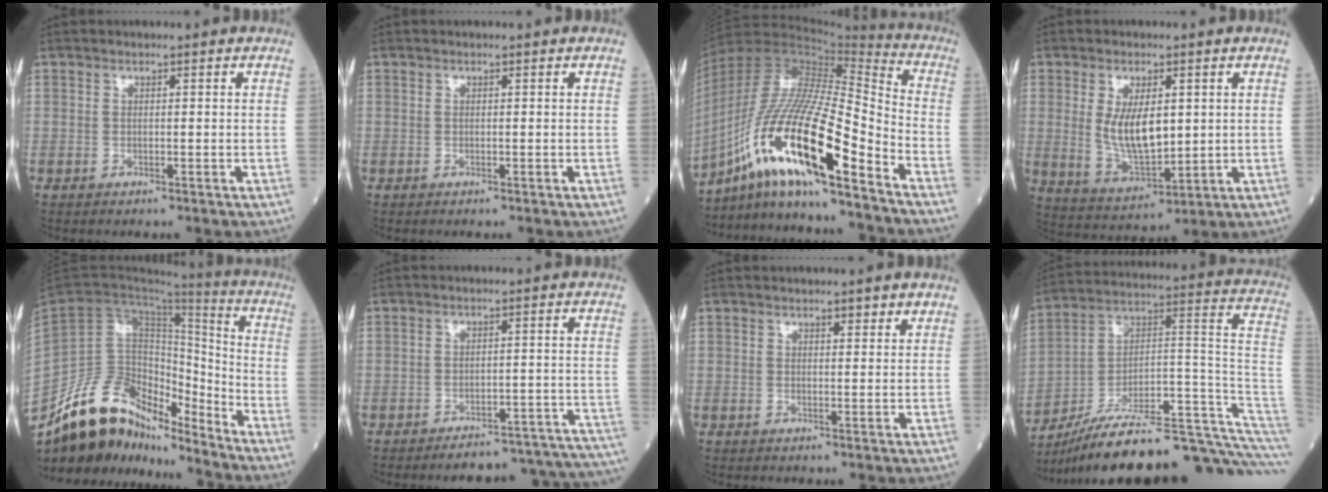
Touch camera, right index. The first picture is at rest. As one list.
[{"total": 0.0}, {"total": 21.3, "force": [-12.4, 2.7, 17.1], "torque": [-0.365, -0.020, -0.228]}, {"total": 9.0, "force": [1.2, 3.6, 8.1], "torque": [-0.161, -0.008, 0.033]}, {"total": 18.8, "force": [-15.5, 7.2, 7.9], "torque": [-0.135, 0.046, -0.264]}, {"total": 17.0, "force": [-16.4, 1.9, 3.8], "torque": [0.018, 0.029, -0.195]}, {"total": 1.9, "force": [1.3, 0.5, 1.2], "torque": [-0.017, -0.001, 0.018]}, {"total": 28.6, "force": [-23.3, 0.9, 16.6], "torque": [-0.142, 0.031, -0.352]}]